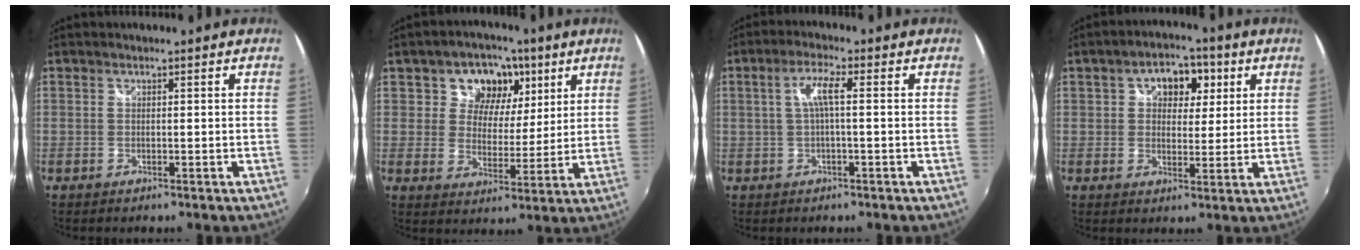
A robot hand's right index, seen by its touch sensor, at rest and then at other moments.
{"total": 10.1, "force": [4.5, 7.9, 4.5], "torque": [-0.078, 0.005, 0.068]}
{"total": 4.2, "force": [0.1, 0.4, 4.2], "torque": [-0.081, 0.007, 0.005]}
{"total": 8.2, "force": [2.9, 6.0, 4.9], "torque": [-0.076, 0.022, 0.043]}